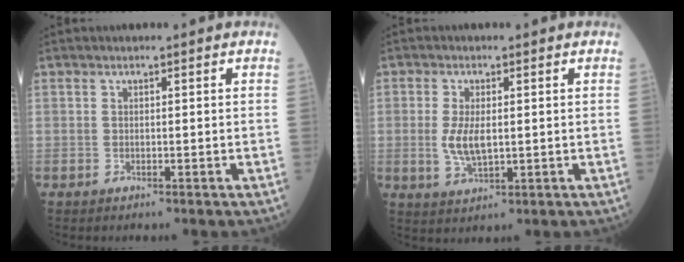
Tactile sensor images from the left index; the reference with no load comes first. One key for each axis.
{"total": 4.6, "fx": 0.1, "fy": 1.8, "fz": 4.2, "tx": -0.095, "ty": -0.007, "tz": 0.006}